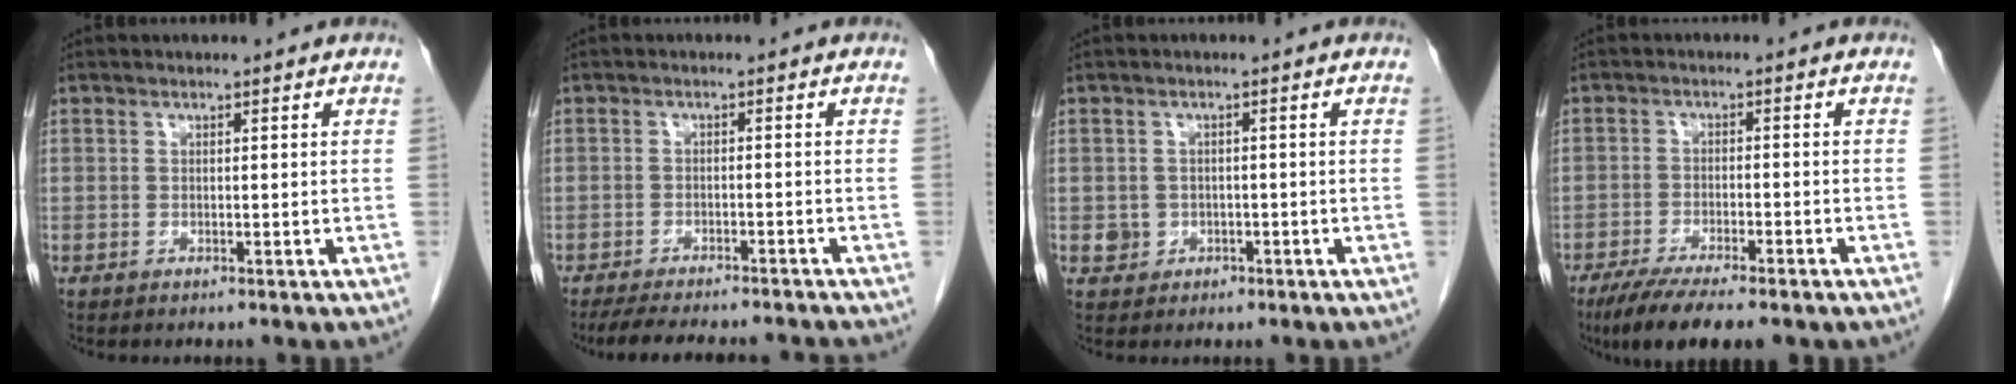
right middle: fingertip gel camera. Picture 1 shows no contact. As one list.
[{"total": 12.3, "force": [-11.3, 1.7, 4.7], "torque": [-0.074, -0.010, -0.151]}, {"total": 2.4, "force": [-0.6, 2.3, 0.4], "torque": [-0.001, 0.009, -0.002]}, {"total": 9.3, "force": [-7.0, 1.7, 5.9], "torque": [-0.094, -0.019, -0.108]}]